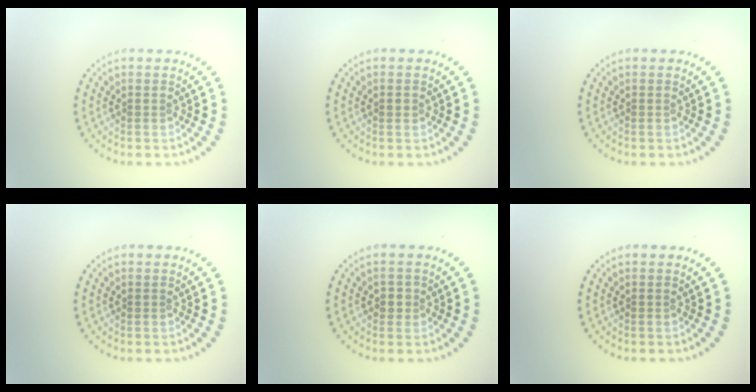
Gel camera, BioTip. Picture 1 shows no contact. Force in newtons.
{"total": 0.7, "press": 0.7, "slide": 0.1}
{"total": 0.0}
{"total": 0.0}
{"total": 1.2, "press": 1.0, "slide": 0.5}
{"total": 0.0}